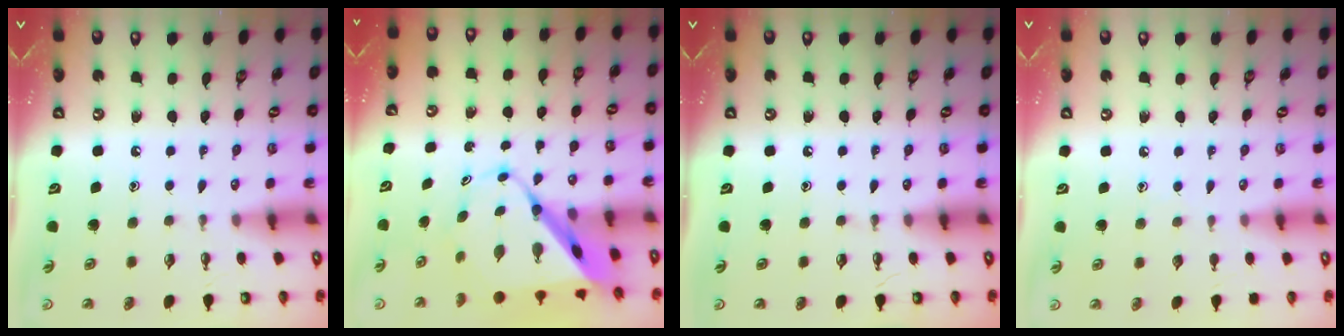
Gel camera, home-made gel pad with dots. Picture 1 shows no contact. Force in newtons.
{"total": 11.2, "press": 11.1, "slide": 1.1}
{"total": 0.0}
{"total": 3.3, "press": 3.2, "slide": 0.4}